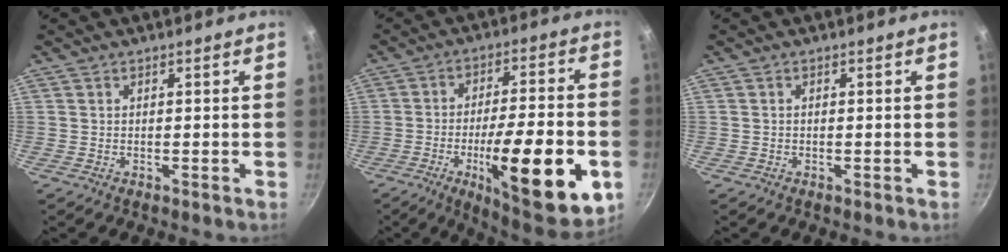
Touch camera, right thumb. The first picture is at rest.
{"total": 22.3, "force": [-7.1, 6.1, 20.2], "torque": [-0.277, 0.022, -0.098]}
{"total": 0.0}